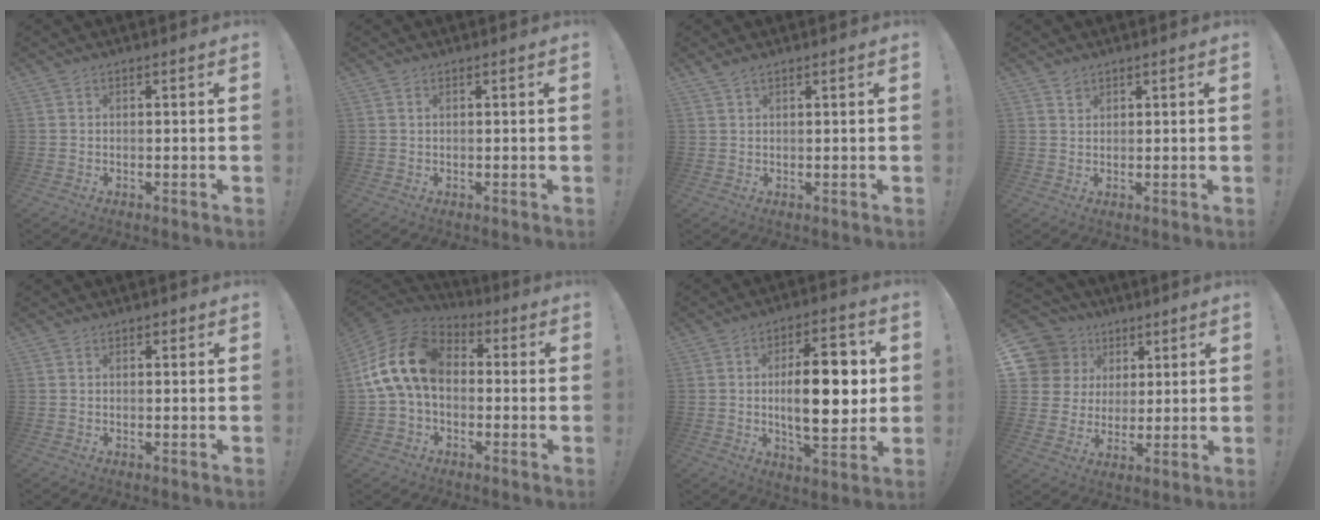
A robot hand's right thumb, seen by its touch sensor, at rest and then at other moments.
{"total": 0.5, "force": [0.4, 0.3, 0.3], "torque": [-0.008, 0.002, 0.007]}
{"total": 1.4, "force": [1.1, 0.2, 0.8], "torque": [-0.017, -0.001, 0.020]}
{"total": 1.7, "force": [1.4, 1.0, 0.1], "torque": [0.012, -0.009, 0.025]}
{"total": 0.5, "force": [0.3, 0.4, 0.1], "torque": [0.004, -0.002, 0.004]}
{"total": 17.3, "force": [1.9, 11.6, 12.7], "torque": [-0.238, 0.021, 0.041]}
{"total": 17.5, "force": [1.1, 7.3, 15.9], "torque": [-0.238, -0.004, 0.007]}
{"total": 11.9, "force": [4.6, 10.4, 3.6], "torque": [-0.054, -0.021, 0.106]}